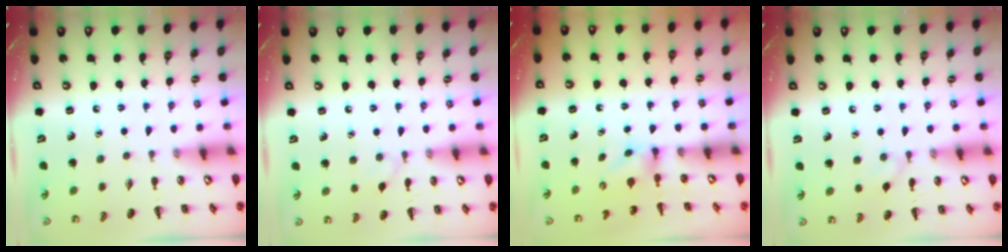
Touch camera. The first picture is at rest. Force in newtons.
{"total": 3.7, "press": 3.4, "slide": 1.4}
{"total": 2.5, "press": 2.3, "slide": 0.9}
{"total": 5.1, "press": 4.8, "slide": 1.8}